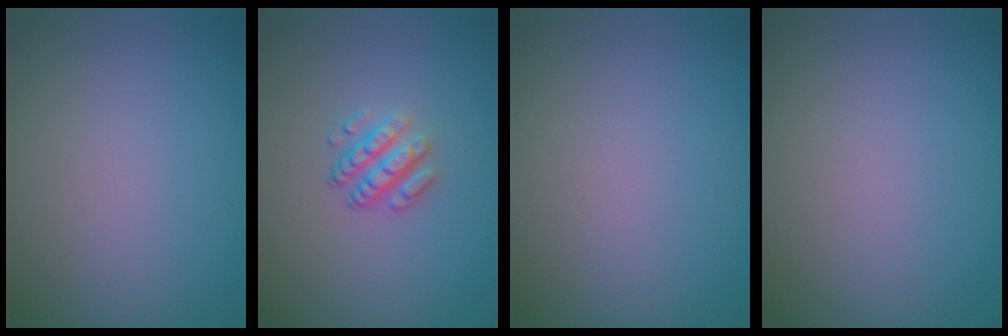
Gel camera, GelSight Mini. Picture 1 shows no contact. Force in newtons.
{"total": 3.2, "press": 2.3, "slide": 2.2}
{"total": 0.0}
{"total": 0.0}